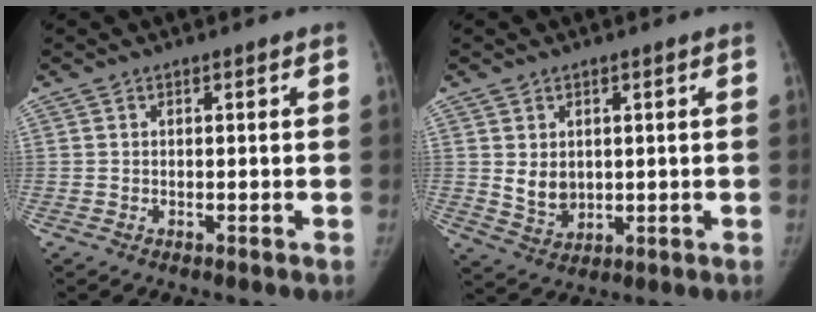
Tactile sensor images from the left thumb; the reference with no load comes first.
{"total": 5.1, "force": [0.8, 3.8, 3.3], "torque": [-0.040, -0.016, 0.029]}